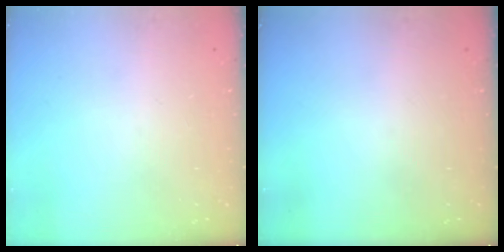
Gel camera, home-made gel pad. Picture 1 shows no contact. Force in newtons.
{"total": 0.0}